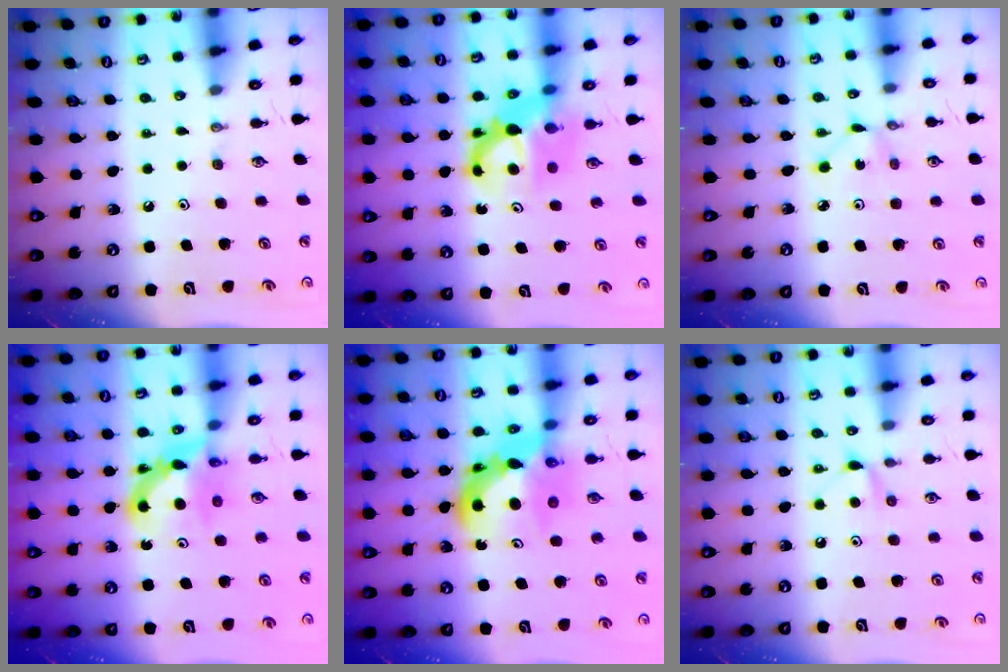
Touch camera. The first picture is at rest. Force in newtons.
{"total": 8.3, "press": 8.2, "slide": 0.8}
{"total": 1.3, "press": 1.3, "slide": 0.2}
{"total": 7.6, "press": 7.6, "slide": 0.6}
{"total": 12.3, "press": 12.2, "slide": 1.2}
{"total": 6.5, "press": 6.5, "slide": 0.8}